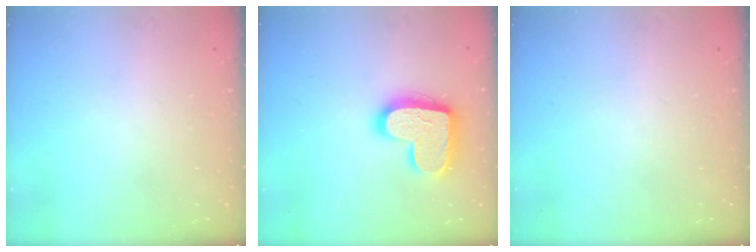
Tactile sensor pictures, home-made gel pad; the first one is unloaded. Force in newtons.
{"total": 17.3, "press": 17.3, "slide": 1.1}
{"total": 0.0}